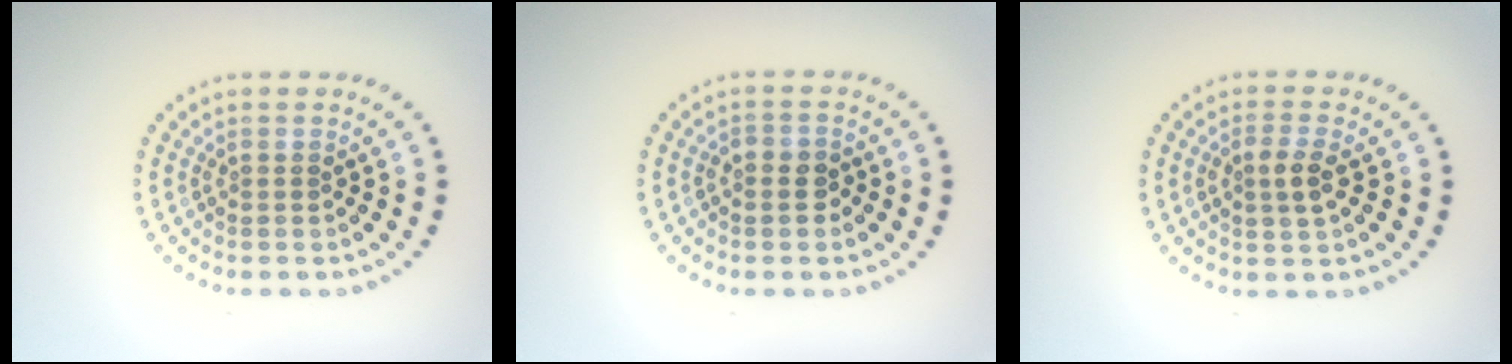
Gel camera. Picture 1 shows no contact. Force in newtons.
{"total": 1.3, "press": 1.3, "slide": 0.4}
{"total": 2.1, "press": 2.1, "slide": 0.4}